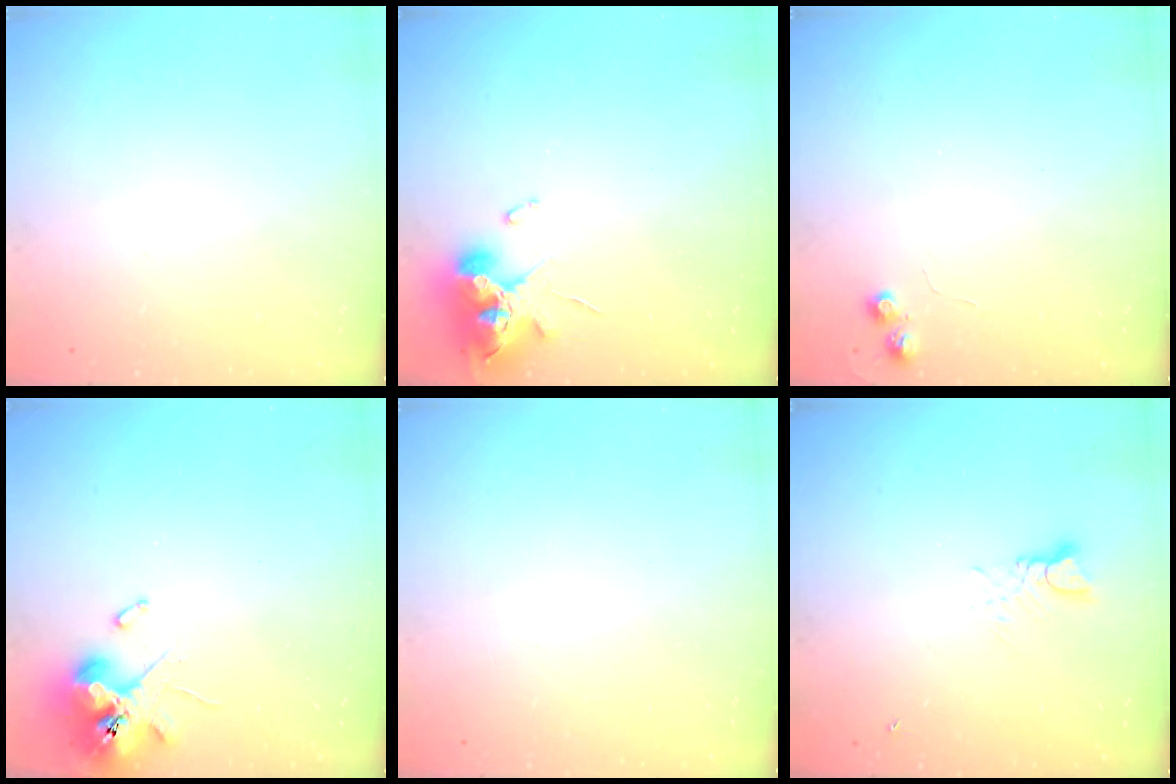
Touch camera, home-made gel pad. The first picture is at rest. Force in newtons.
{"total": 11.0, "press": 10.9, "slide": 0.8}
{"total": 4.6, "press": 4.6, "slide": 0.5}
{"total": 11.1, "press": 11.0, "slide": 1.8}
{"total": 0.0}
{"total": 2.9, "press": 2.9, "slide": 0.3}